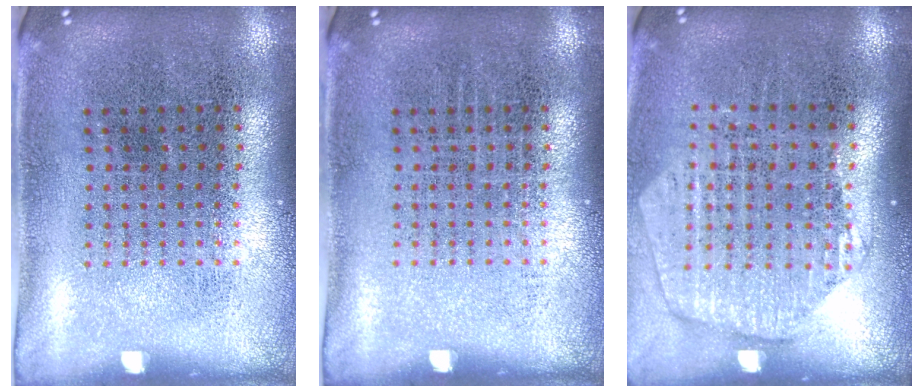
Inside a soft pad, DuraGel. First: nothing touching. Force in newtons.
{"total": 0.0}
{"total": 1.6, "press": 1.5, "slide": 0.7}